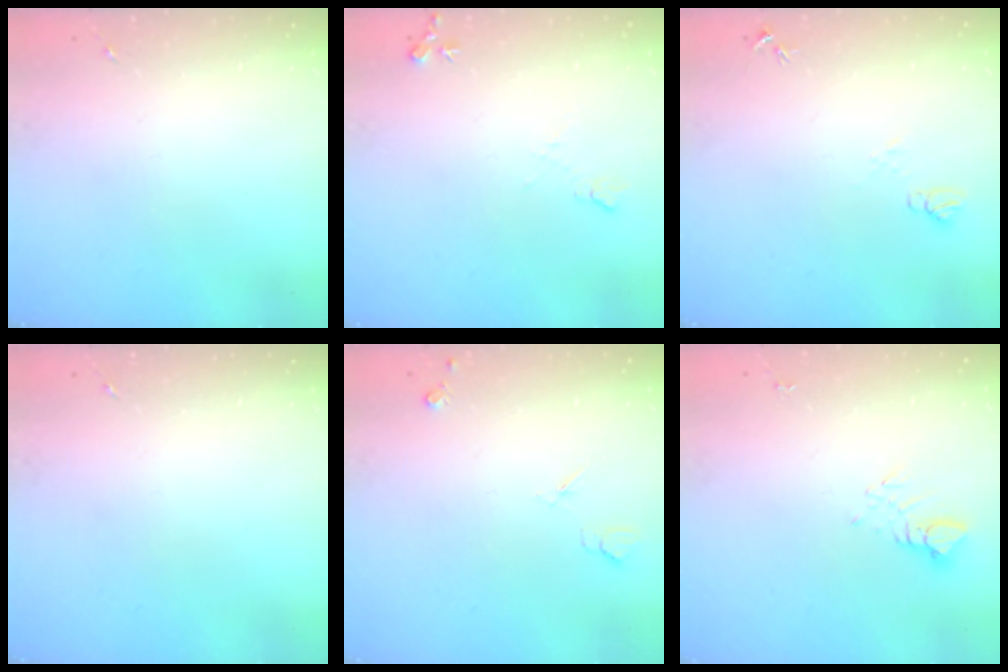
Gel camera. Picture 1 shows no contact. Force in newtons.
{"total": 6.9, "press": 6.8, "slide": 1.0}
{"total": 6.3, "press": 6.3, "slide": 0.7}
{"total": 0.0}
{"total": 4.1, "press": 4.0, "slide": 0.7}
{"total": 3.2, "press": 3.2, "slide": 0.2}